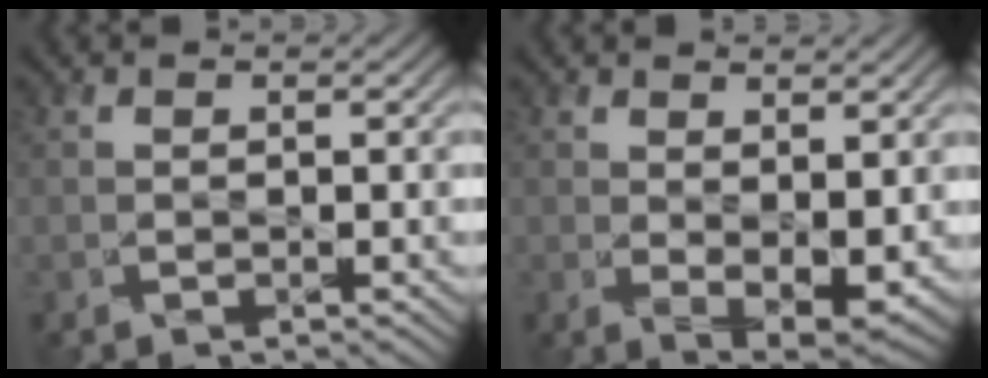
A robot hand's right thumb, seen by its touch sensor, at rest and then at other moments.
{"total": 4.5, "force": [1.0, 2.2, 3.8], "torque": [-0.075, -0.018, 0.027]}